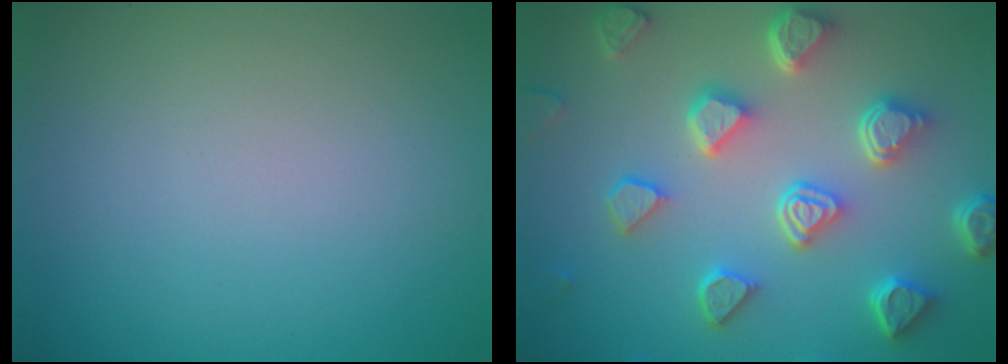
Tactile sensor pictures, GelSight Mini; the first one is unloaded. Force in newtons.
{"total": 6.6, "press": 5.3, "slide": 4.0}